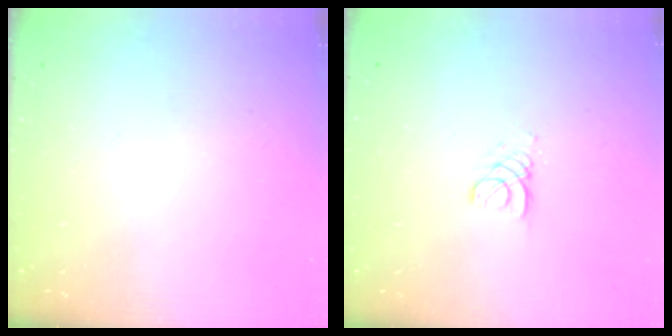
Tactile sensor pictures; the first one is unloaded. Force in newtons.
{"total": 2.6, "press": 2.6, "slide": 0.2}